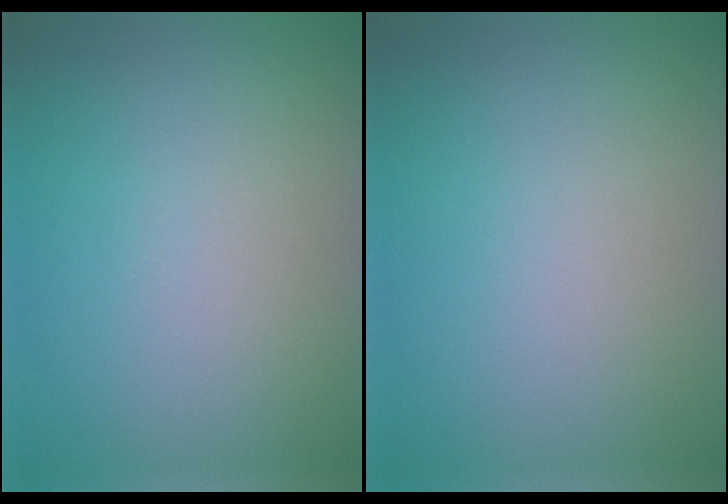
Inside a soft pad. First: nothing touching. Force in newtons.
{"total": 0.0}